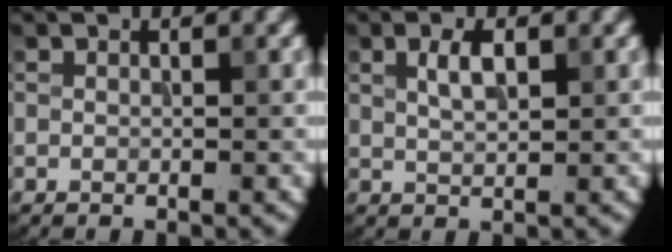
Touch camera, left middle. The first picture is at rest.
{"total": 2.2, "force": [0.9, 0.9, 1.8], "torque": [-0.038, 0.002, 0.018]}